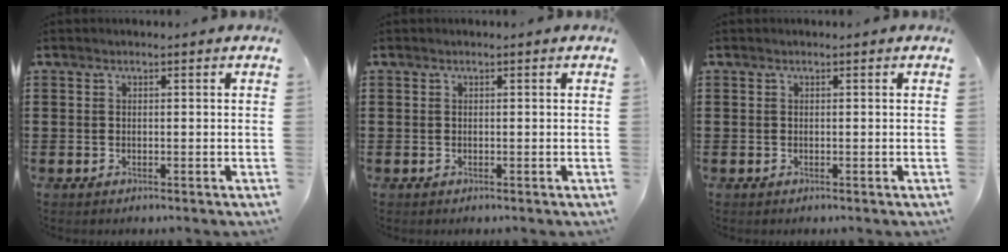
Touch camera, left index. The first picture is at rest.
{"total": 0.0}
{"total": 0.0}